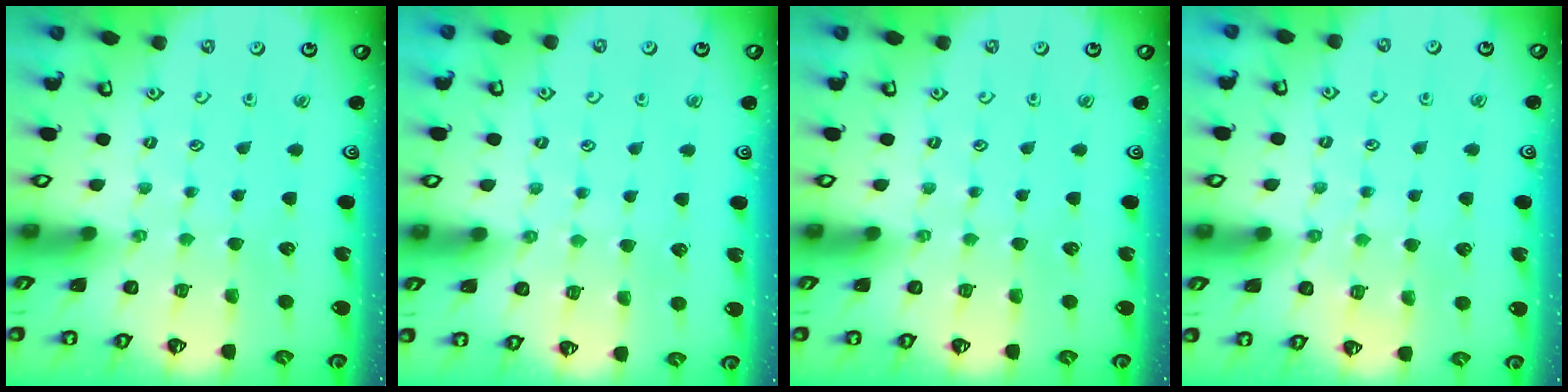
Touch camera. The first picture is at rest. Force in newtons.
{"total": 3.7, "press": 3.7, "slide": 0.5}
{"total": 0.0}
{"total": 4.7, "press": 4.7, "slide": 0.5}